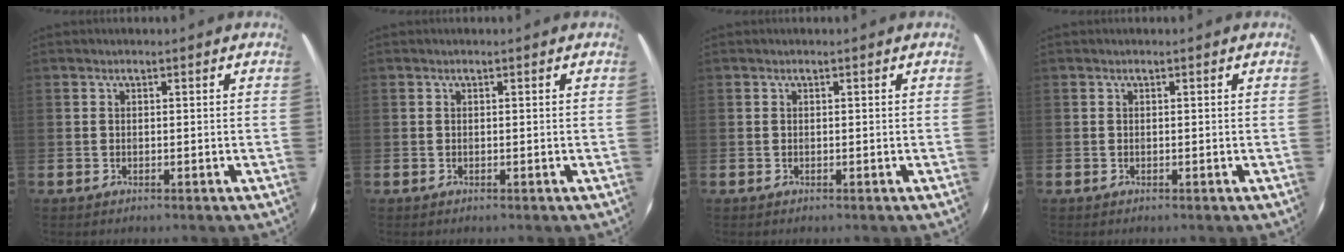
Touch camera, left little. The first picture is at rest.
{"total": 0.0}
{"total": 0.0}
{"total": 0.0}